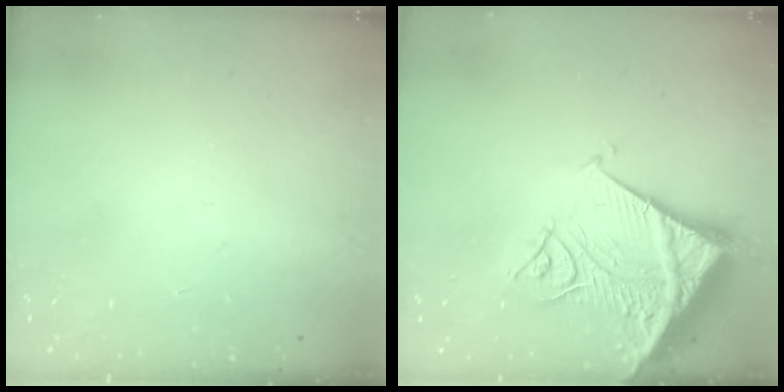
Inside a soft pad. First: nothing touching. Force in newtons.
{"total": 16.9, "press": 16.7, "slide": 2.3}